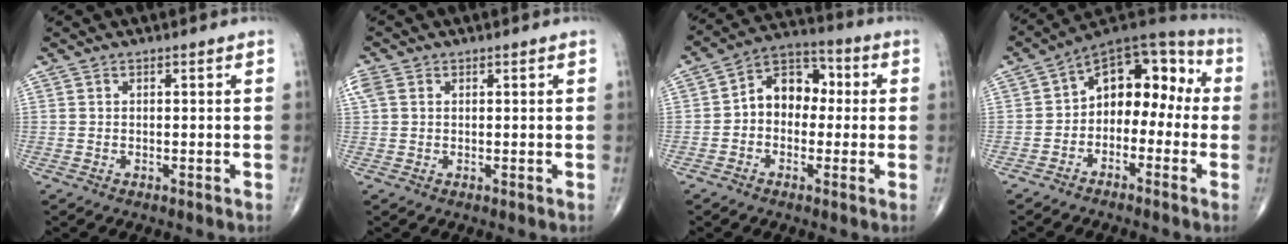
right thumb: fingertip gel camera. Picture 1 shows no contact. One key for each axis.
{"total": 2.9, "fx": 0.9, "fy": 2.2, "fz": 1.6, "tx": -0.053, "ty": 0.015, "tz": 0.022}
{"total": 9.9, "fx": 0.0, "fy": 7.4, "fz": 6.6, "tx": -0.070, "ty": 0.038, "tz": -0.016}
{"total": 13.0, "fx": -1.1, "fy": 8.7, "fz": 9.6, "tx": -0.093, "ty": 0.056, "tz": -0.038}